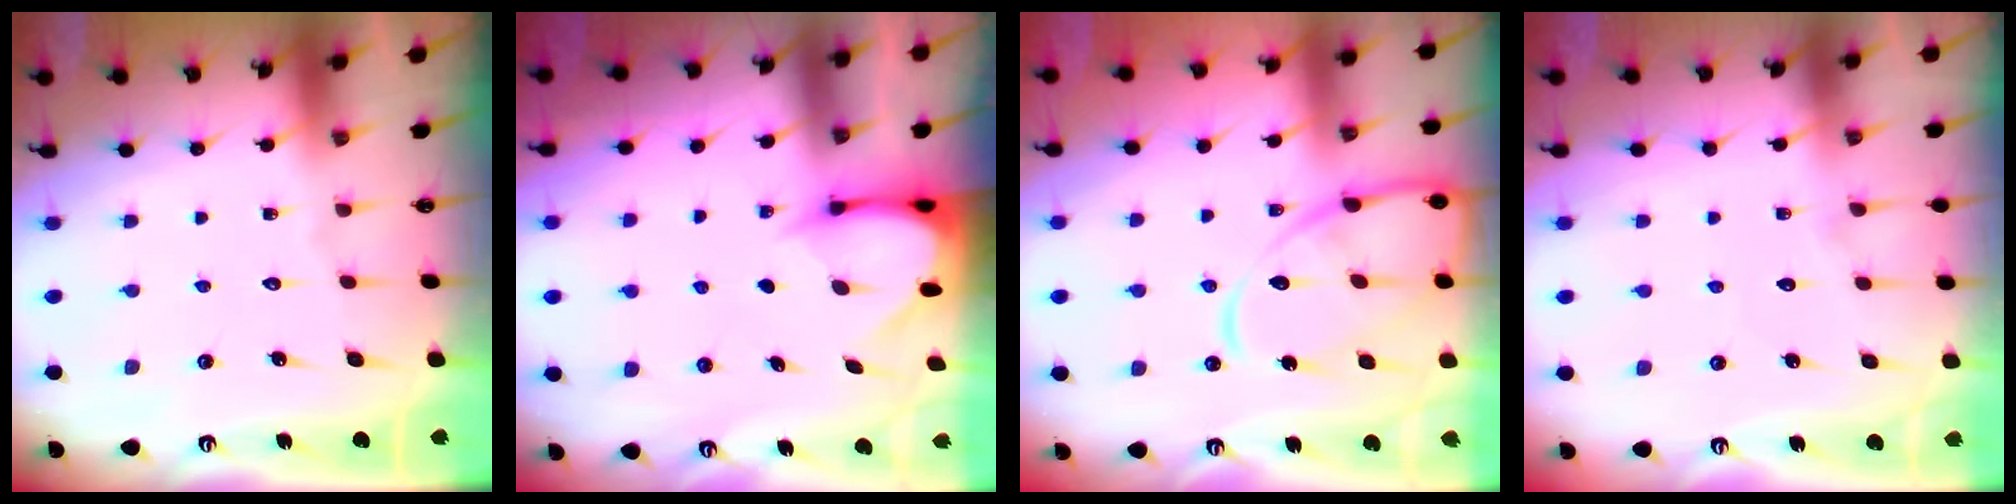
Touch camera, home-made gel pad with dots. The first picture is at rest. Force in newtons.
{"total": 3.3, "press": 3.3, "slide": 0.3}
{"total": 14.1, "press": 14.1, "slide": 1.3}
{"total": 4.5, "press": 4.5, "slide": 0.5}